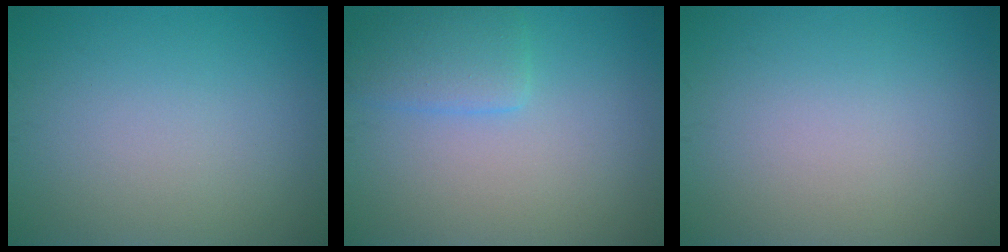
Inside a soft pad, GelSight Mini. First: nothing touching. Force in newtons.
{"total": 2.9, "press": 2.9, "slide": 0.1}
{"total": 0.0}